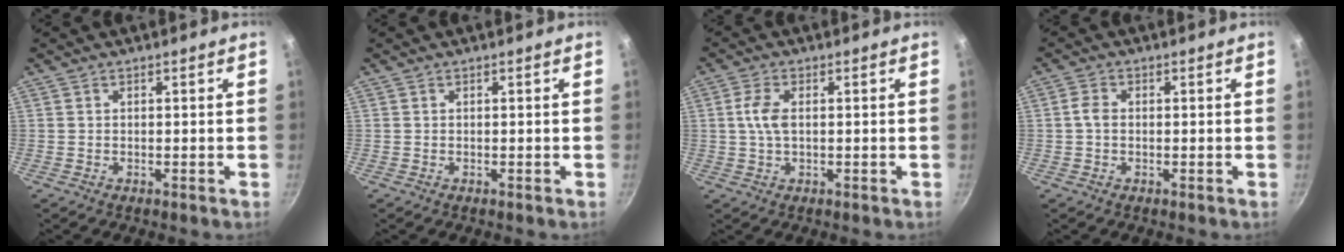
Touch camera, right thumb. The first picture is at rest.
{"total": 0.0}
{"total": 4.4, "force": [0.5, 2.3, 3.7], "torque": [-0.079, 0.007, 0.006]}
{"total": 2.5, "force": [0.0, 1.8, 1.7], "torque": [-0.034, 0.008, -0.006]}